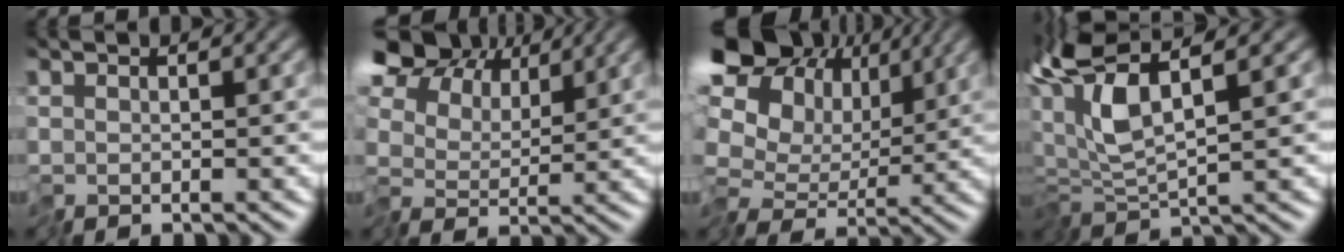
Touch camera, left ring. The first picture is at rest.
{"total": 11.0, "force": [4.7, 7.8, 6.1], "torque": [-0.146, 0.038, 0.065]}
{"total": 13.0, "force": [1.9, 10.4, 7.6], "torque": [-0.143, 0.018, 0.023]}
{"total": 7.0, "force": [1.3, 1.9, 6.6], "torque": [-0.142, 0.014, 0.017]}